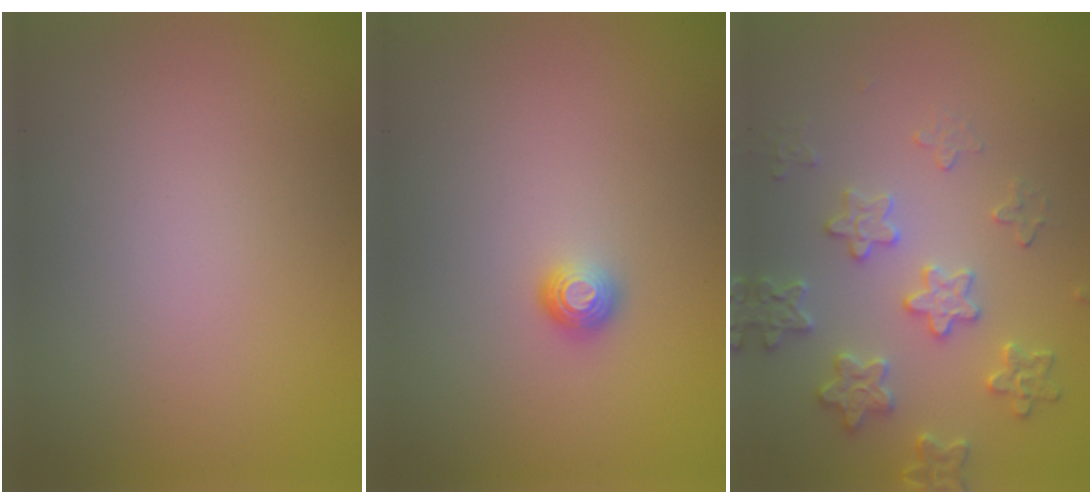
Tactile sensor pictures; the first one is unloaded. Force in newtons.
{"total": 1.1, "press": 1.0, "slide": 0.4}
{"total": 3.5, "press": 3.5, "slide": 0.5}